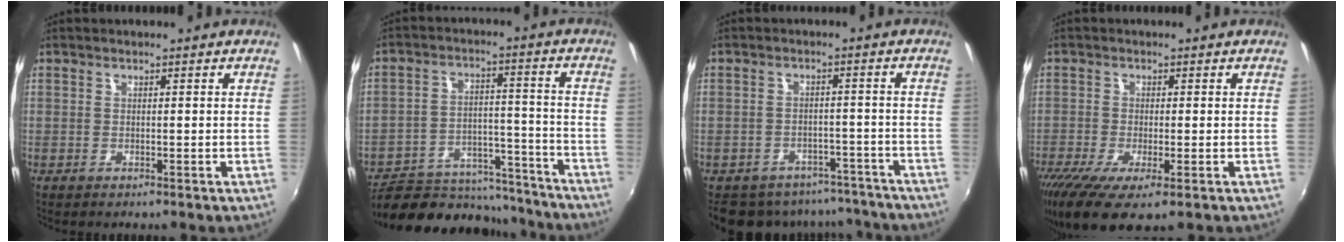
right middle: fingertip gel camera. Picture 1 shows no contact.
{"total": 19.3, "force": [-16.9, 7.7, 5.4], "torque": [-0.108, 0.036, -0.224]}
{"total": 15.7, "force": [-13.4, 7.1, 4.2], "torque": [-0.096, 0.022, -0.165]}
{"total": 9.9, "force": [-5.6, 2.6, 7.8], "torque": [-0.172, -0.048, -0.097]}